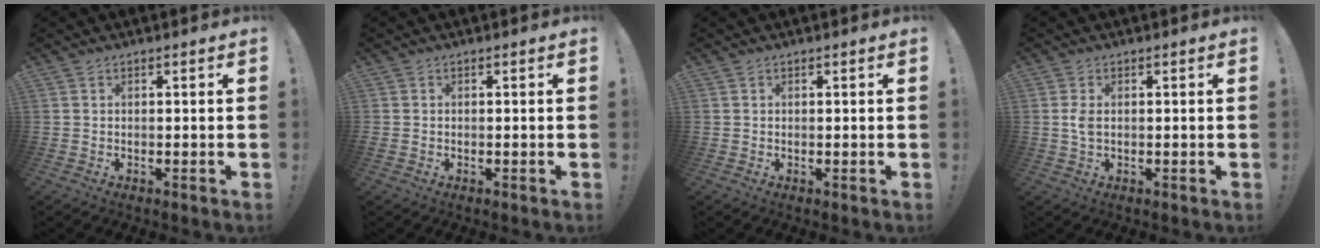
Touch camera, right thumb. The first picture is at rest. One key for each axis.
{"total": 0.0}
{"total": 0.7, "fx": 0.1, "fy": 0.6, "fz": -0.2, "tx": 0.006, "ty": 0.000, "tz": 0.002}
{"total": 2.7, "fx": 0.1, "fy": 1.5, "fz": 2.2, "tx": -0.039, "ty": 0.005, "tz": 0.000}